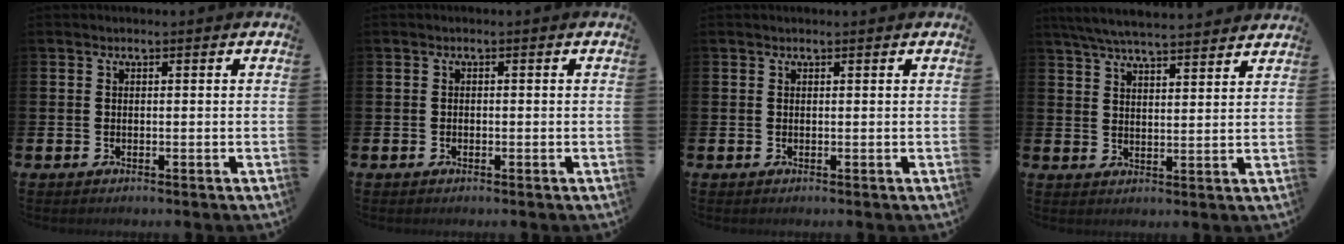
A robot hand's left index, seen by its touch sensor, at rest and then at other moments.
{"total": 0.6, "force": [-0.3, 0.4, 0.2], "torque": [-0.013, 0.006, -0.005]}
{"total": 0.0}
{"total": 6.3, "force": [6.1, 0.3, 1.6], "torque": [-0.055, -0.027, 0.112]}